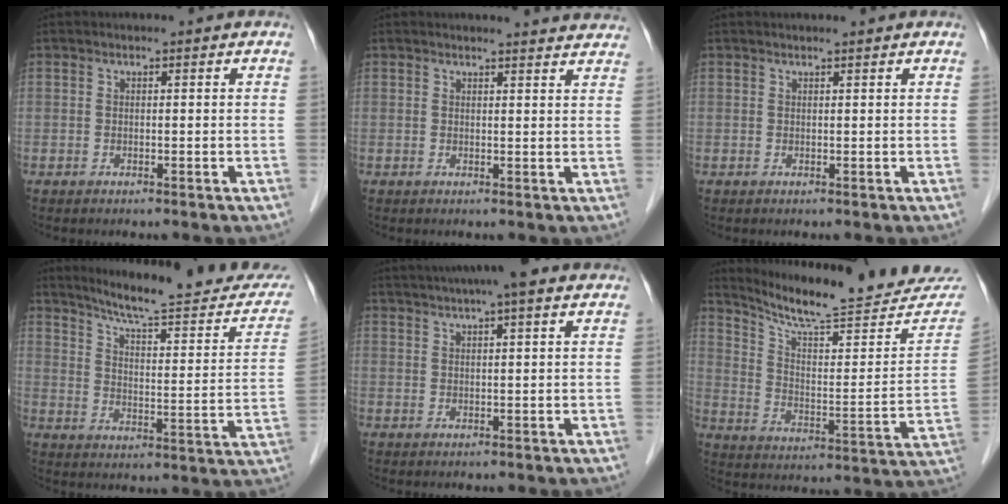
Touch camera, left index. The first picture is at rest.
{"total": 7.1, "force": [7.0, 0.4, 1.0], "torque": [-0.003, -0.006, 0.056]}
{"total": 1.3, "force": [1.2, -0.1, 0.4], "torque": [-0.006, 0.008, 0.021]}
{"total": 21.8, "force": [19.9, 1.8, 8.7], "torque": [-0.117, -0.062, 0.258]}
{"total": 10.6, "force": [8.5, 0.6, 6.3], "torque": [-0.101, 0.035, 0.112]}
{"total": 23.9, "force": [22.4, 1.9, 8.3], "torque": [-0.126, -0.085, 0.301]}